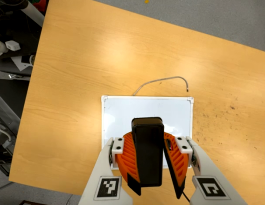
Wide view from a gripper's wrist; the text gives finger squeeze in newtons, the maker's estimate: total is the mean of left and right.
{"total": 11.0, "left": 10.6, "right": 11.3}